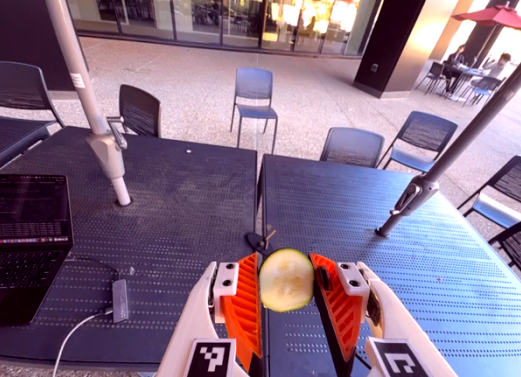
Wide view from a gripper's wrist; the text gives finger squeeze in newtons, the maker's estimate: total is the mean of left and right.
{"total": 8.2, "left": 8.2, "right": 8.3}